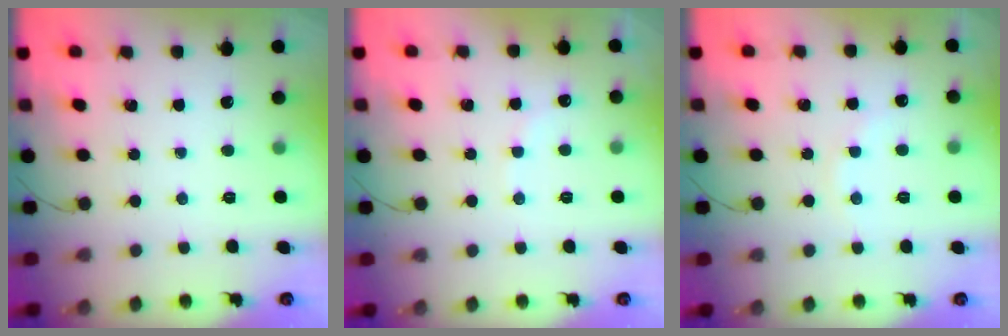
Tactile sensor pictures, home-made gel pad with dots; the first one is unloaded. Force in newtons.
{"total": 5.8, "press": 5.7, "slide": 1.1}
{"total": 5.6, "press": 5.5, "slide": 1.0}